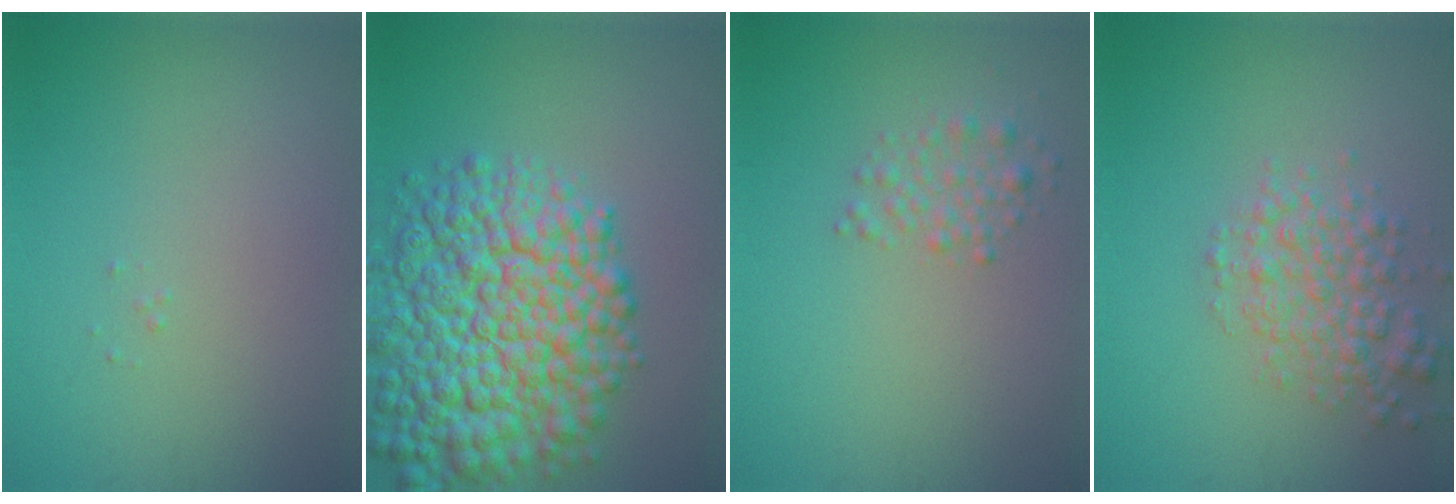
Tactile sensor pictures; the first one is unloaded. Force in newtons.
{"total": 11.9, "press": 11.9, "slide": 0.3}
{"total": 1.7, "press": 1.7, "slide": 0.1}
{"total": 3.5, "press": 3.5, "slide": 0.1}